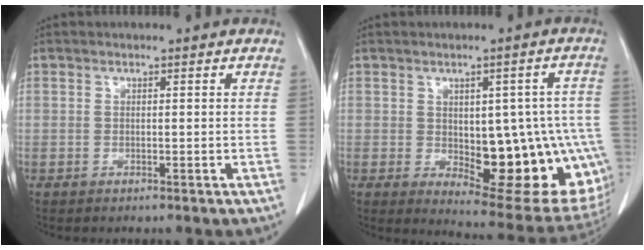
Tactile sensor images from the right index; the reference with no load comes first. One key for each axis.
{"total": 18.7, "fx": -3.3, "fy": 7.7, "fz": 16.7, "tx": -0.140, "ty": 0.015, "tz": -0.013}